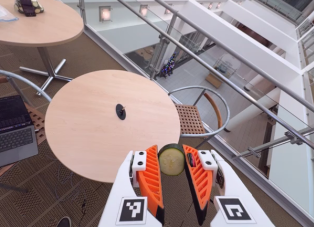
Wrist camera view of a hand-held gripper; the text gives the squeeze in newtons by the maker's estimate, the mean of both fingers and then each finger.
{"total": 7.7, "left": 7.5, "right": 8.0}